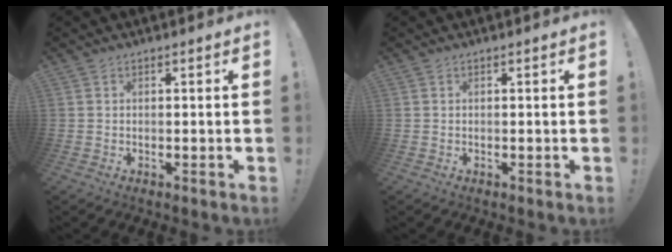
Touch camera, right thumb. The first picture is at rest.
{"total": 0.0}